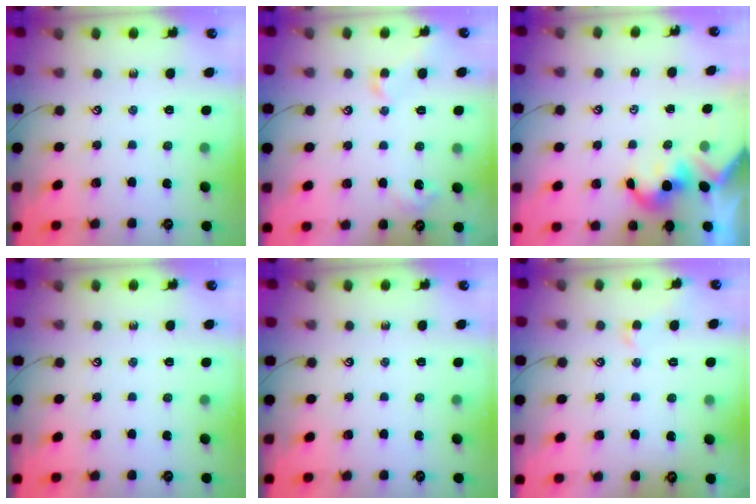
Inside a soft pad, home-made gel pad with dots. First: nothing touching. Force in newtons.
{"total": 3.2, "press": 3.2, "slide": 0.7}
{"total": 2.0, "press": 2.0, "slide": 0.2}
{"total": 0.0}
{"total": 0.0}
{"total": 0.8, "press": 0.7, "slide": 0.5}